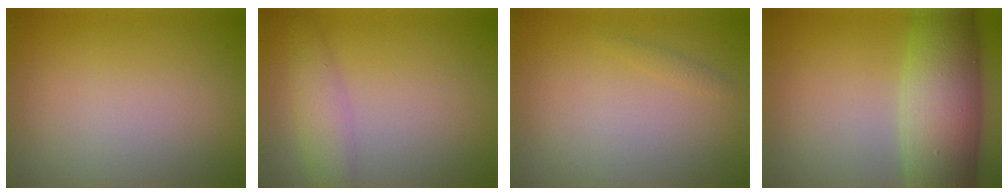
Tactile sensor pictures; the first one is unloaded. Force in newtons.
{"total": 2.8, "press": 2.8, "slide": 0.1}
{"total": 0.6, "press": 0.6, "slide": 0.0}
{"total": 8.8, "press": 8.8, "slide": 0.3}